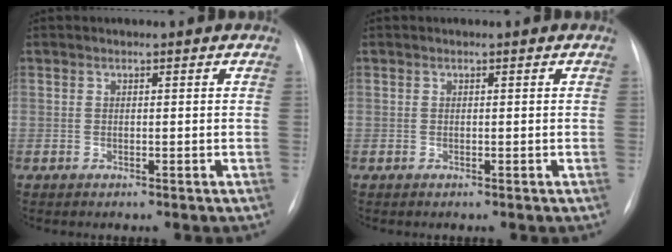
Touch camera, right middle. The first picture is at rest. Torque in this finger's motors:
{"motor_torque": [-0.07, -0.01, 0.00, 0.00]}